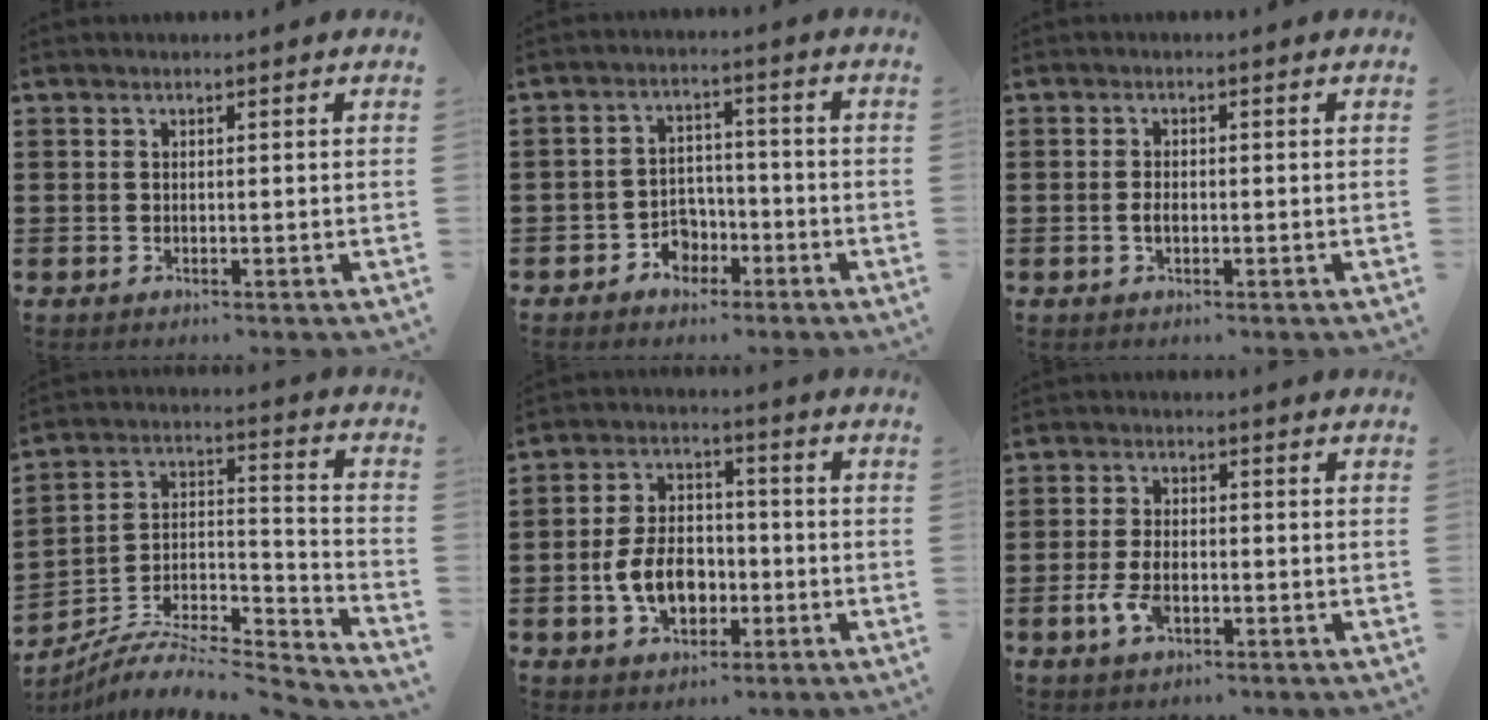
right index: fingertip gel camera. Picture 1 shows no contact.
{"total": 4.0, "force": [-2.3, 3.0, 1.1], "torque": [-0.030, 0.007, -0.046]}
{"total": 1.8, "force": [-0.4, 0.9, 1.5], "torque": [-0.028, 0.001, -0.008]}
{"total": 6.5, "force": [-5.6, 2.2, 2.4], "torque": [-0.046, -0.001, -0.113]}
{"total": 8.3, "force": [-2.1, 5.6, 5.7], "torque": [-0.115, 0.001, -0.045]}
{"total": 4.4, "force": [-1.7, 2.2, 3.5], "torque": [-0.081, -0.005, -0.033]}